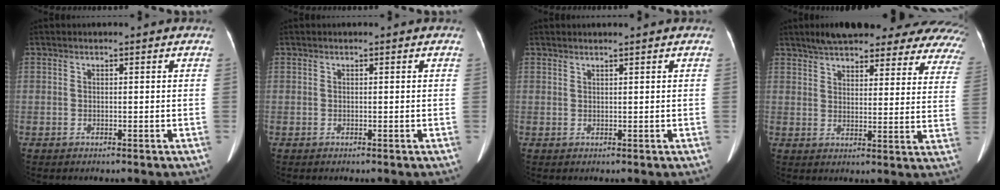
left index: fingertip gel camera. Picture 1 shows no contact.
{"total": 0.0}
{"total": 0.7, "force": [0.6, -0.2, 0.3], "torque": [-0.014, -0.001, 0.019]}
{"total": 27.0, "force": [23.0, 6.4, 12.7], "torque": [-0.175, -0.018, 0.261]}